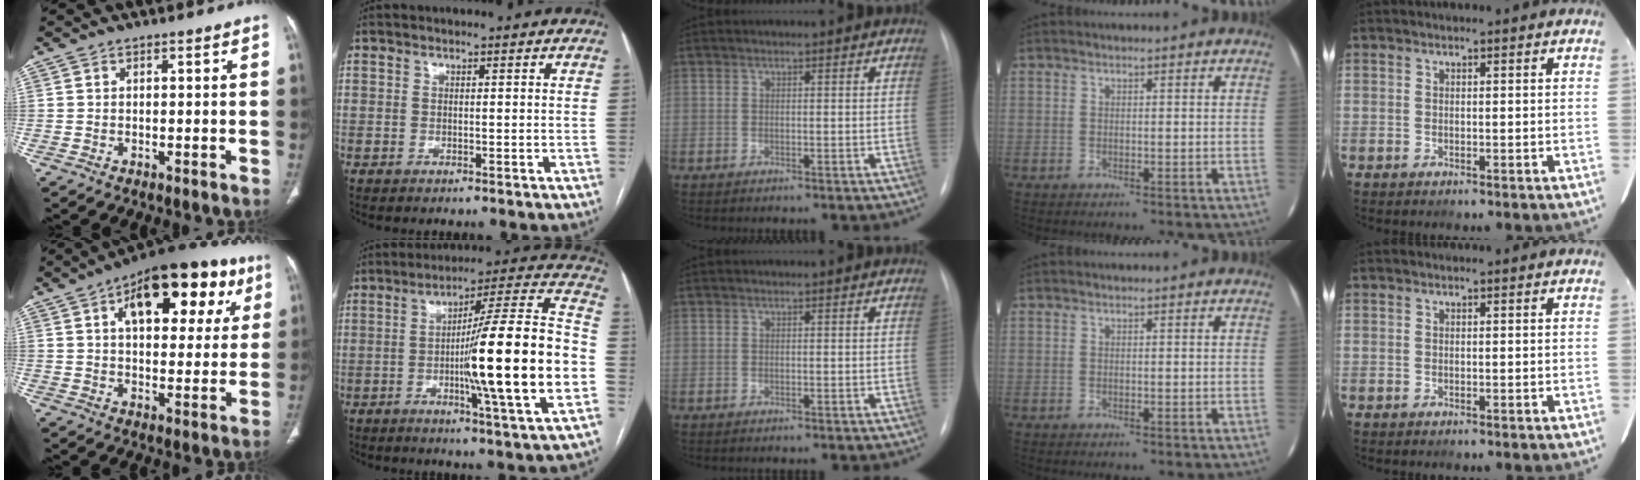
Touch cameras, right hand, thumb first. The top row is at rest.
{"thumb": {"total": 22.6, "force": [9.4, 11.3, 17.2], "torque": [-0.202, 0.005, 0.132]}, "index": {"total": 22.2, "force": [-4.2, -0.4, 21.8], "torque": [-0.296, 0.004, -0.073]}}